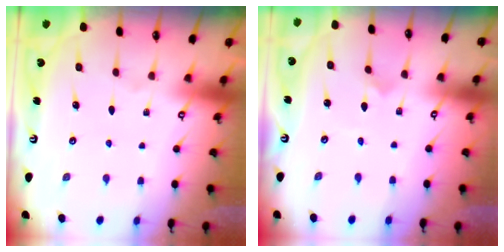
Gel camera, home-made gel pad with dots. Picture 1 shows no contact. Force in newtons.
{"total": 0.0}